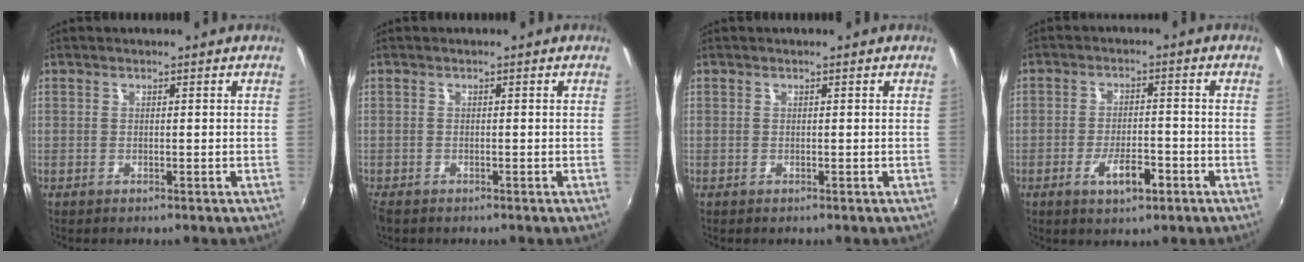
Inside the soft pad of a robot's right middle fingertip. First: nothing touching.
{"total": 1.9, "force": [-1.5, 0.8, 0.8], "torque": [-0.019, -0.012, -0.028]}
{"total": 0.0}
{"total": 5.9, "force": [-2.9, 2.1, 4.6], "torque": [-0.094, -0.007, -0.046]}